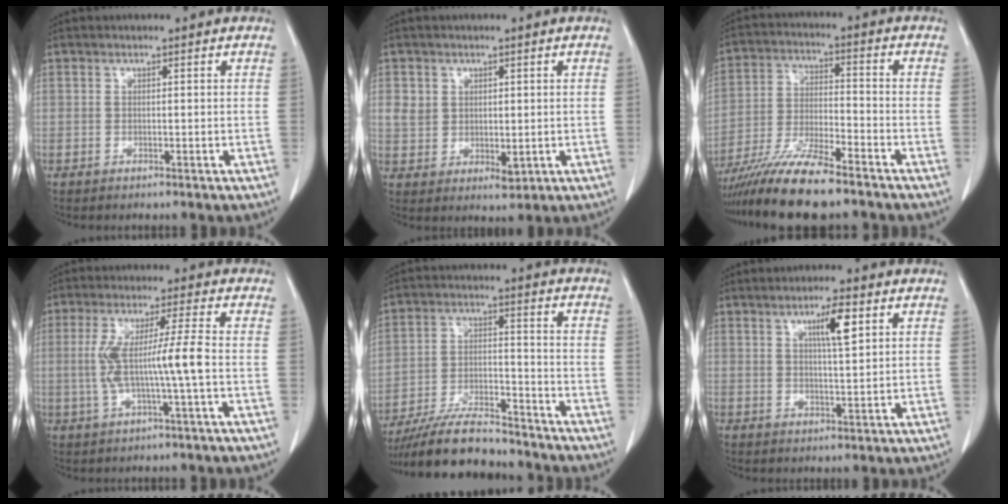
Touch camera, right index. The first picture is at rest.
{"total": 5.1, "force": [1.0, 4.2, 2.8], "torque": [-0.045, -0.005, 0.029]}
{"total": 12.5, "force": [-10.2, 1.0, 7.3], "torque": [-0.134, -0.021, -0.180]}
{"total": 8.1, "force": [-0.8, -0.5, 8.1], "torque": [-0.165, 0.012, -0.012]}
{"total": 13.6, "force": [-12.3, 2.2, 5.3], "torque": [-0.090, 0.001, -0.207]}
{"total": 5.3, "force": [2.3, 0.5, 4.7], "torque": [-0.079, 0.000, 0.038]}